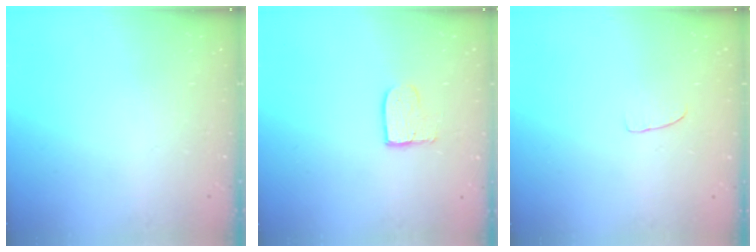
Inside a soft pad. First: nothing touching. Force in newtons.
{"total": 5.5, "press": 5.5, "slide": 0.2}
{"total": 2.6, "press": 2.6, "slide": 0.2}